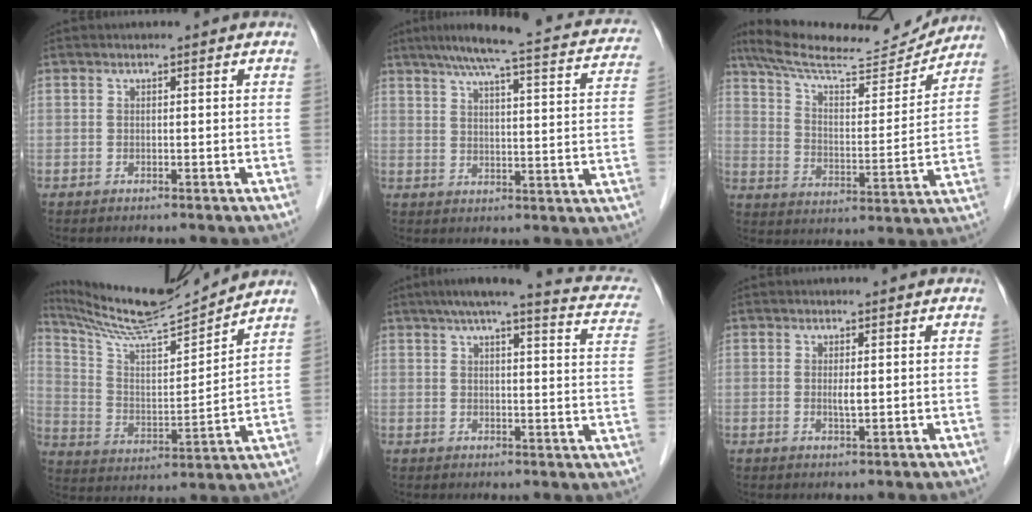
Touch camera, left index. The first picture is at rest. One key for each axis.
{"total": 22.5, "fx": 19.4, "fy": 2.6, "fz": 11.1, "tx": -0.158, "ty": -0.002, "tz": 0.230}
{"total": 18.4, "fx": 17.0, "fy": 2.7, "fz": 6.3, "tx": -0.107, "ty": -0.005, "tz": 0.259}
{"total": 16.7, "fx": 15.6, "fy": -0.1, "fz": 6.0, "tx": -0.117, "ty": -0.002, "tz": 0.271}
{"total": 18.1, "fx": 14.3, "fy": 2.7, "fz": 10.8, "tx": -0.141, "ty": 0.014, "tz": 0.156}
{"total": 1.2, "fx": 0.0, "fy": 0.1, "fz": 1.2, "tx": -0.026, "ty": -0.006, "tz": 0.002}